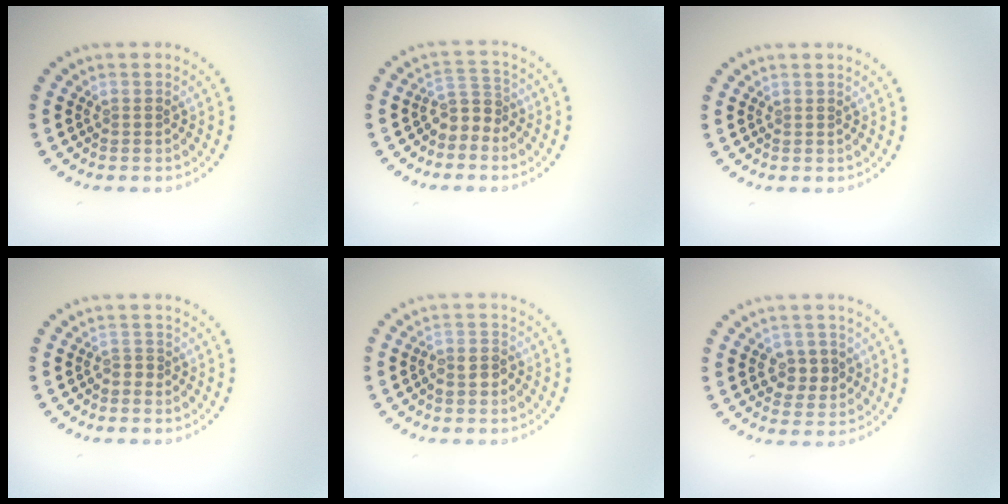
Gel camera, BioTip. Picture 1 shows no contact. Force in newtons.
{"total": 2.6, "press": 1.9, "slide": 1.7}
{"total": 0.0}
{"total": 0.6, "press": 0.3, "slide": 0.5}
{"total": 1.6, "press": 1.5, "slide": 0.7}
{"total": 2.8, "press": 2.8, "slide": 0.5}